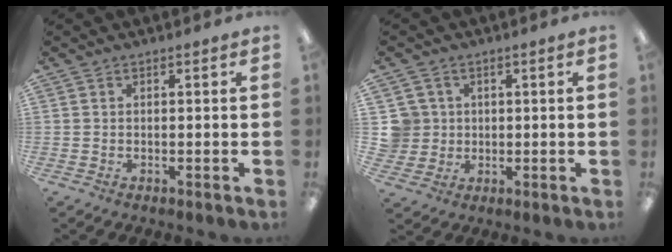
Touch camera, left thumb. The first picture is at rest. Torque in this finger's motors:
{"motor_torque": [-0.03, 0.02, 0.11, -0.21, 0.00]}